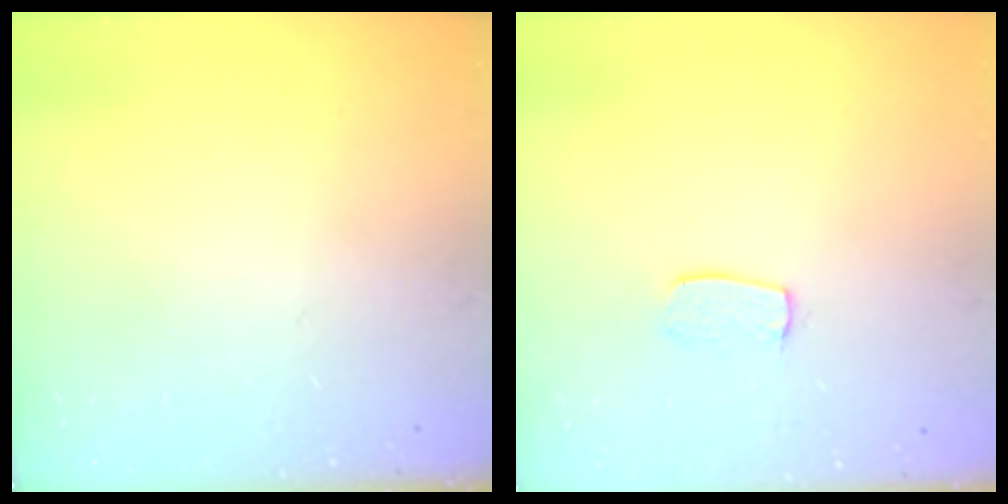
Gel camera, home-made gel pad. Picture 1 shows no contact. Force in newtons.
{"total": 5.5, "press": 5.5, "slide": 0.4}